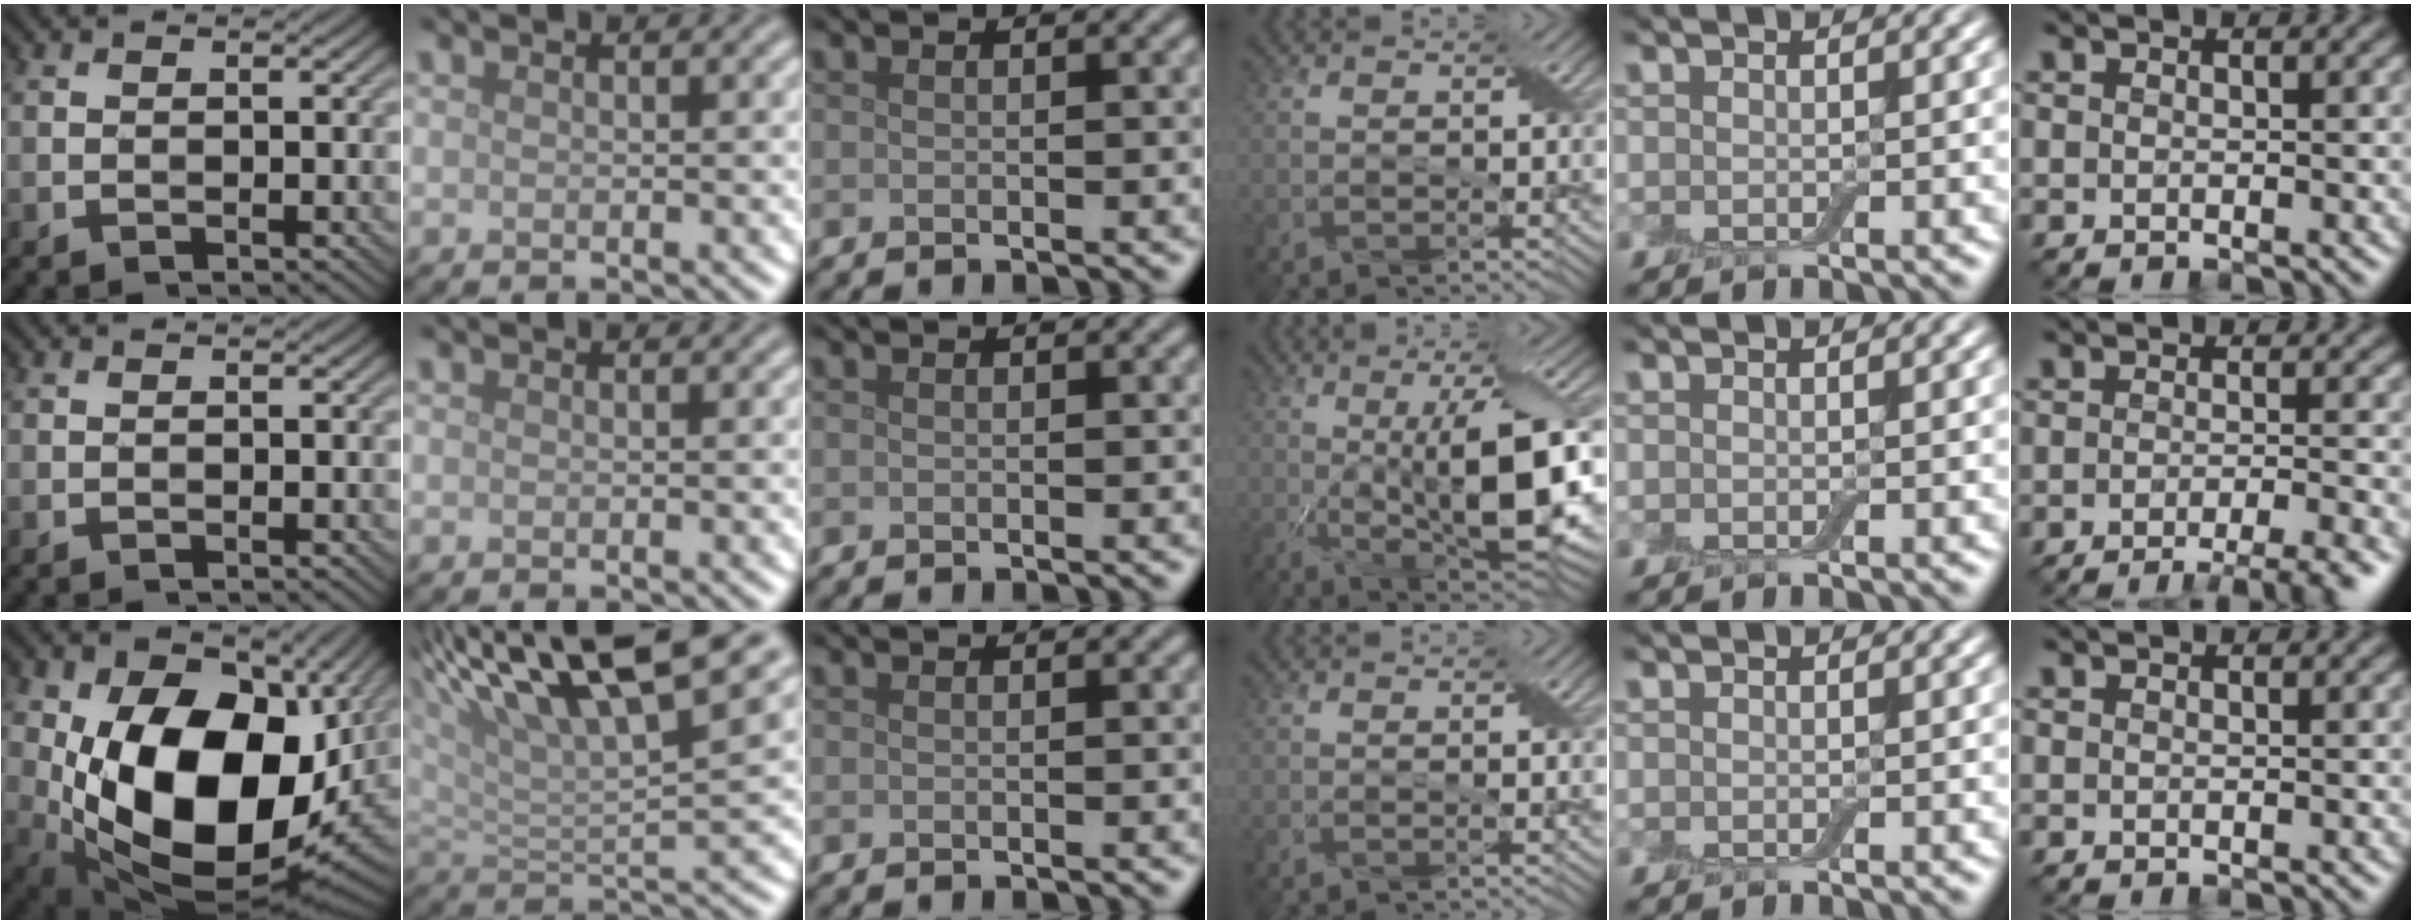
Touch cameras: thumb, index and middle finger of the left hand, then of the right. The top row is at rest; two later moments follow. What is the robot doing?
{"motion": "extract", "object": "airpods case & airpods"}